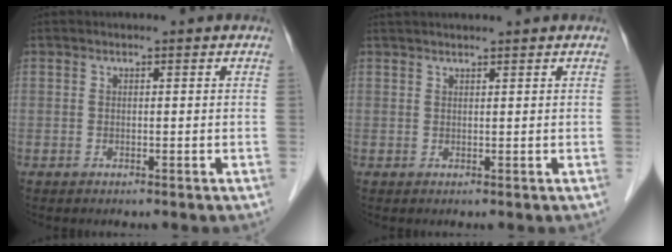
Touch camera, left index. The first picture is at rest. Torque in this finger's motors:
{"motor_torque": [0.46, -0.19, 0.10, 0.02]}